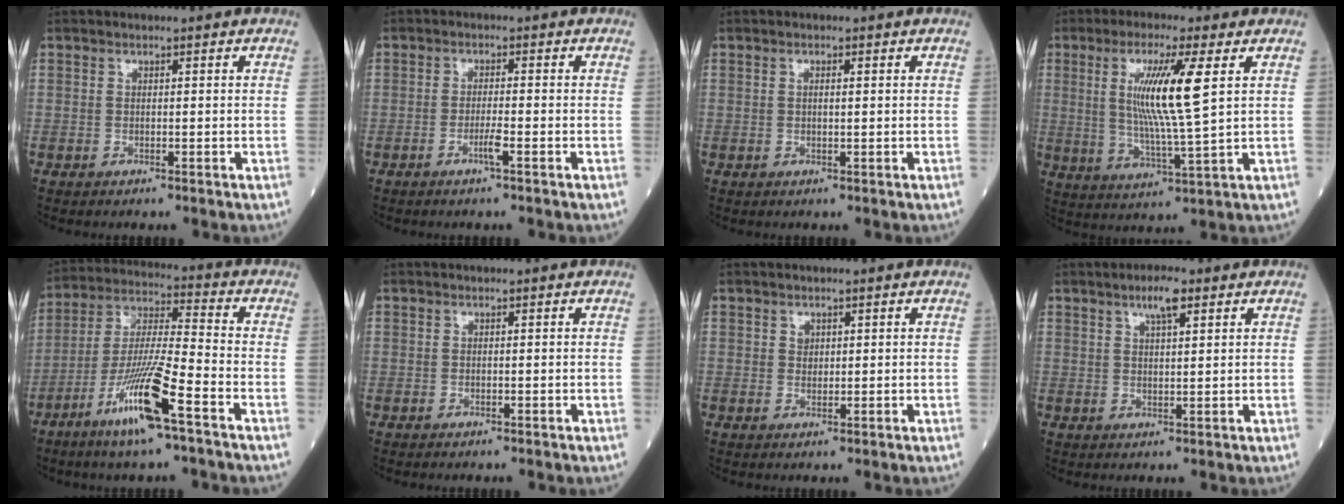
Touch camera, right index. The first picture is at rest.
{"total": 2.2, "force": [-1.3, -0.2, 1.8], "torque": [-0.035, -0.003, -0.028]}
{"total": 1.0, "force": [0.2, 0.2, 0.9], "torque": [-0.022, 0.001, 0.004]}
{"total": 10.8, "force": [2.8, -0.5, 10.5], "torque": [-0.207, -0.009, 0.052]}
{"total": 12.7, "force": [-6.9, 0.3, 10.7], "torque": [-0.212, -0.018, -0.134]}
{"total": 0.0}
{"total": 1.2, "force": [0.5, 0.9, 0.5], "torque": [-0.002, -0.002, 0.006]}
{"total": 4.0, "force": [2.4, 0.8, 3.1], "torque": [-0.057, 0.004, 0.040]}